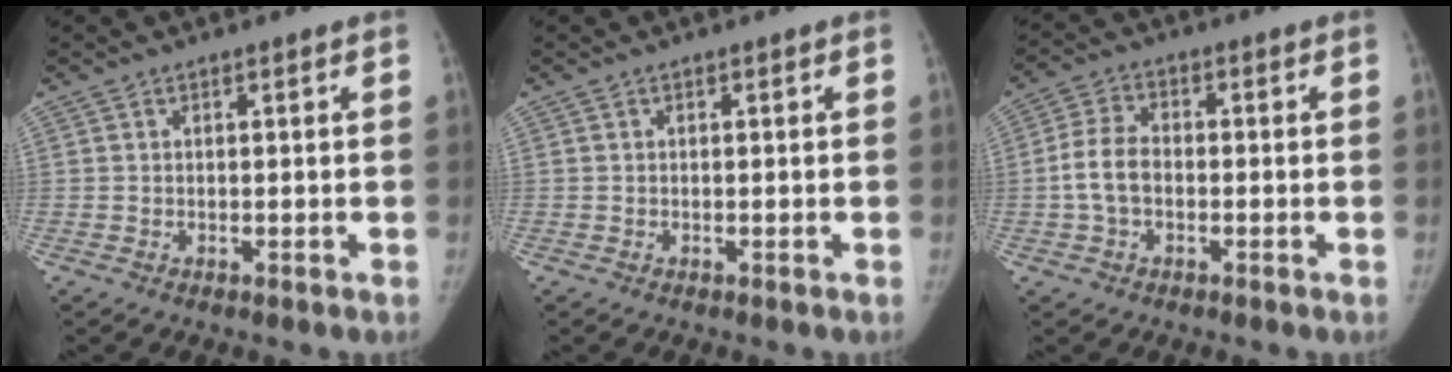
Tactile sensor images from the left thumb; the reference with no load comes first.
{"total": 0.0}
{"total": 6.3, "force": [-1.2, 4.1, 4.7], "torque": [-0.093, 0.018, -0.030]}